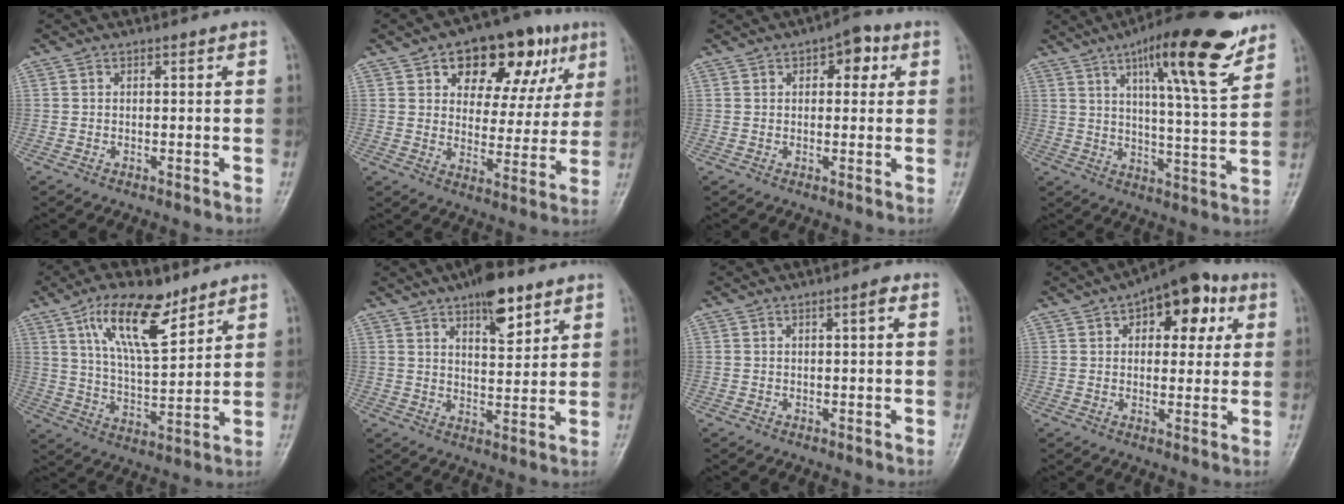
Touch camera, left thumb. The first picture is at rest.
{"total": 18.3, "force": [8.6, 10.6, 12.2], "torque": [-0.110, -0.009, 0.122]}
{"total": 5.7, "force": [2.2, 3.2, 4.2], "torque": [-0.026, 0.000, 0.020]}
{"total": 18.3, "force": [11.2, 3.8, 14.0], "torque": [-0.186, -0.053, 0.170]}
{"total": 13.9, "force": [8.4, 5.3, 9.7], "torque": [-0.146, -0.043, 0.153]}
{"total": 9.5, "force": [5.9, 3.6, 6.4], "torque": [-0.076, -0.033, 0.090]}
{"total": 1.6, "force": [0.6, 0.3, 1.5], "torque": [-0.025, 0.002, 0.007]}
{"total": 13.6, "force": [5.5, 7.3, 10.0], "torque": [-0.088, 0.003, 0.071]}